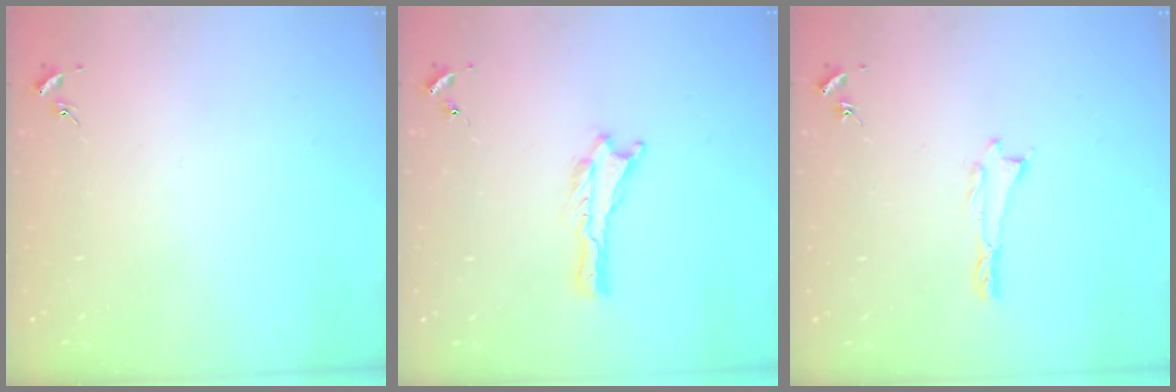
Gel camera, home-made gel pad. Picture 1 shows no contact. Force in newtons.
{"total": 0.0}
{"total": 0.0}